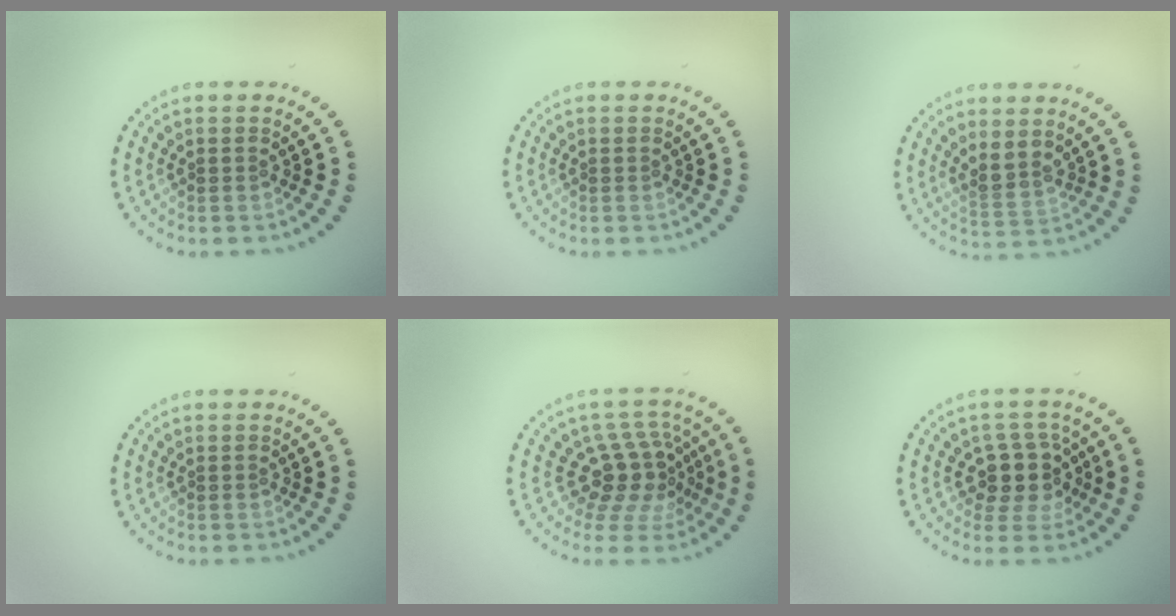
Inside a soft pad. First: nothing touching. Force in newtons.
{"total": 0.0}
{"total": 2.4, "press": 2.0, "slide": 1.4}
{"total": 0.0}
{"total": 4.3, "press": 3.2, "slide": 2.9}
{"total": 3.4, "press": 2.9, "slide": 1.6}